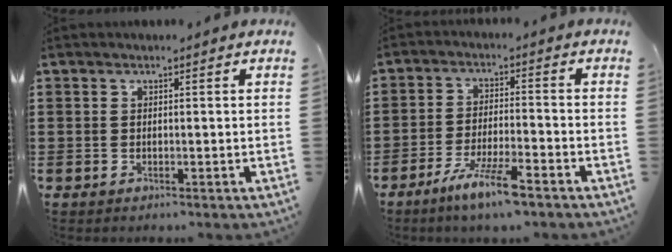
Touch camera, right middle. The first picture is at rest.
{"total": 6.7, "force": [-4.9, 0.3, 4.4], "torque": [-0.088, -0.009, -0.090]}